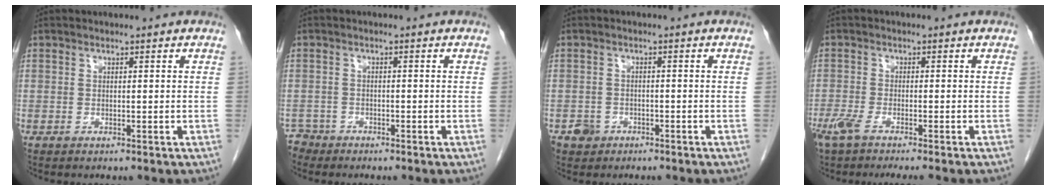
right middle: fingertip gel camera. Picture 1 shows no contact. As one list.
[{"total": 2.0, "force": [-1.8, 0.6, -0.7], "torque": [0.013, -0.002, -0.037]}, {"total": 2.5, "force": [-1.5, 1.9, 0.3], "torque": [-0.007, 0.008, -0.022]}, {"total": 5.8, "force": [-4.4, 0.5, 3.7], "torque": [-0.062, -0.013, -0.076]}]